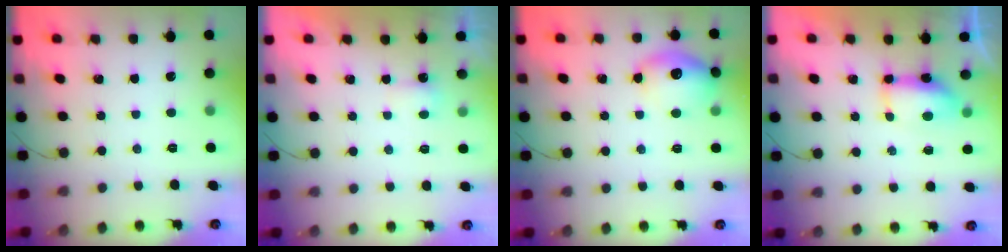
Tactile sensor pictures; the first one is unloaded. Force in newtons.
{"total": 2.8, "press": 2.7, "slide": 0.7}
{"total": 13.7, "press": 13.7, "slide": 0.9}
{"total": 7.9, "press": 7.4, "slide": 2.9}